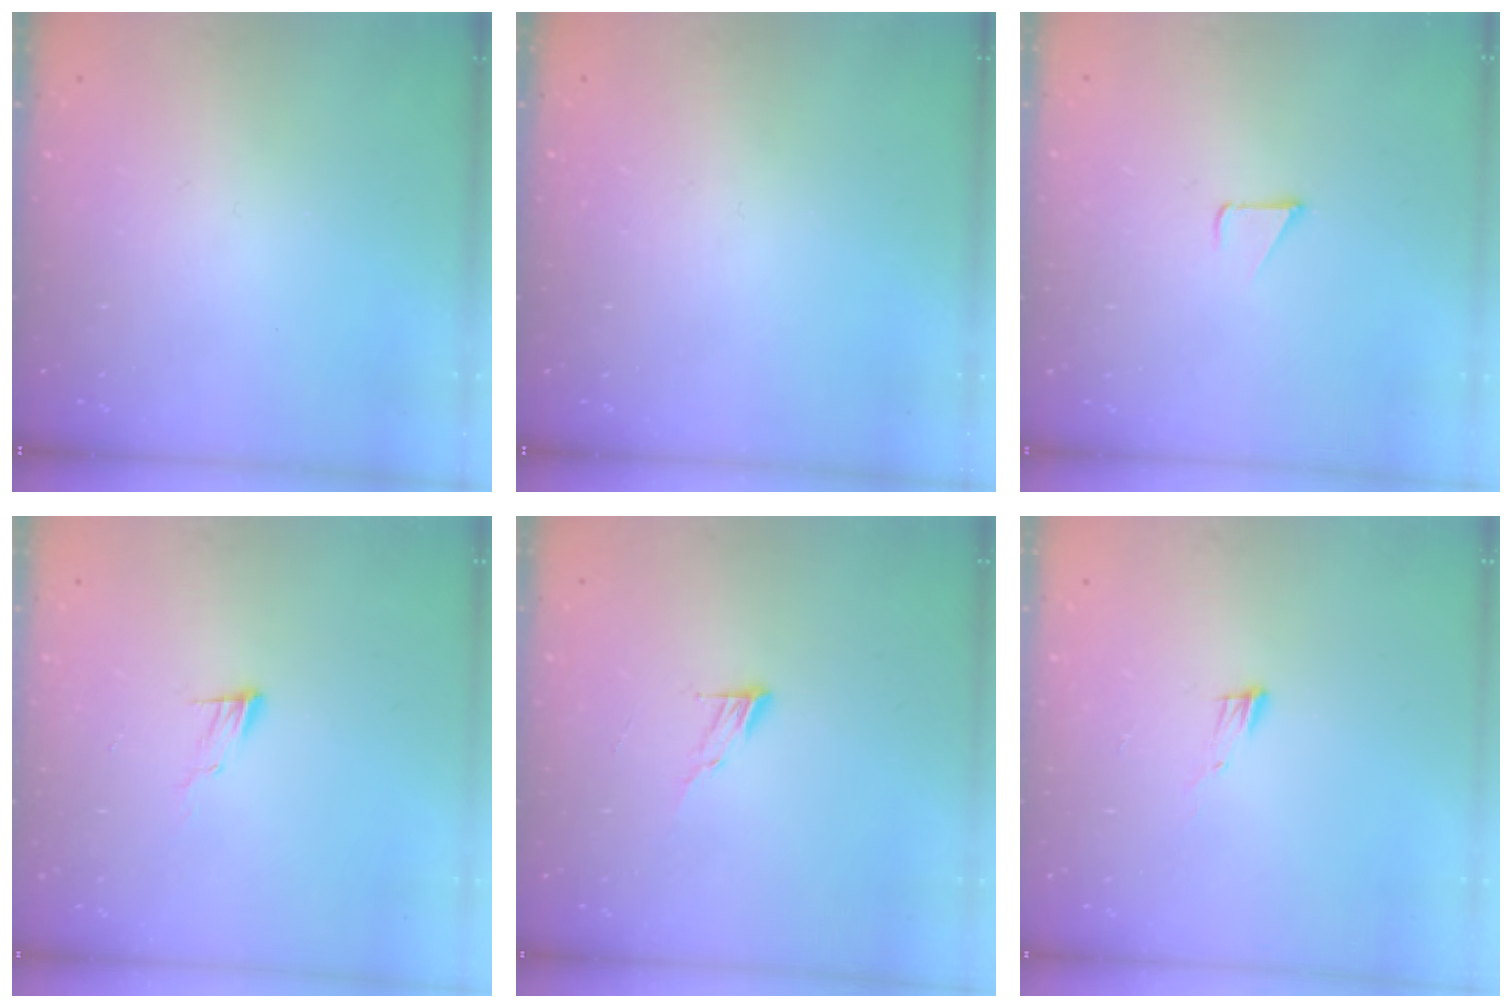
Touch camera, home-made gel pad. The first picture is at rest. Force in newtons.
{"total": 0.0}
{"total": 1.2, "press": 1.2, "slide": 0.1}
{"total": 6.2, "press": 6.2, "slide": 0.6}
{"total": 5.6, "press": 5.6, "slide": 0.4}
{"total": 4.8, "press": 4.8, "slide": 0.6}